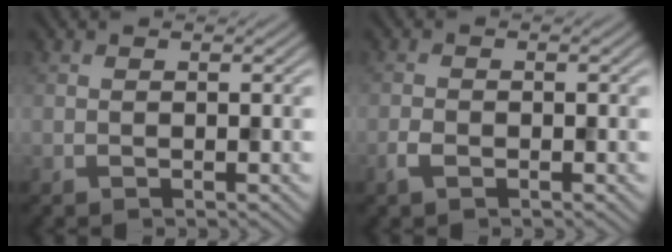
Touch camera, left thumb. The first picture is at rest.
{"total": 1.7, "force": [-0.9, 0.9, 1.1], "torque": [-0.026, -0.001, -0.021]}